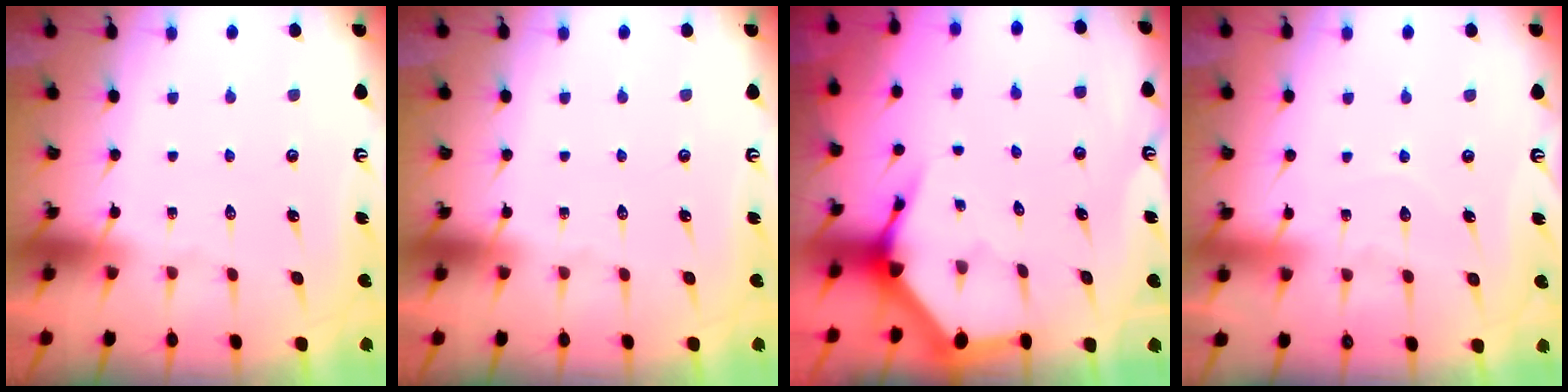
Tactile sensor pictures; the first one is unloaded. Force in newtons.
{"total": 0.0}
{"total": 3.8, "press": 3.8, "slide": 0.4}
{"total": 4.8, "press": 4.8, "slide": 0.5}